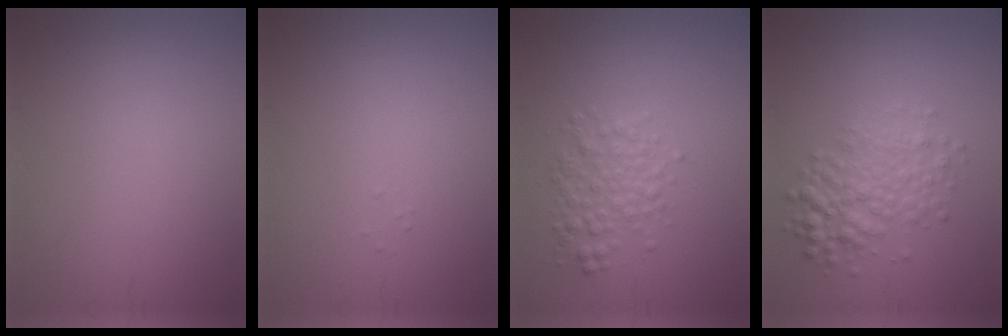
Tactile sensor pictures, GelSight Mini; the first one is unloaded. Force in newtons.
{"total": 0.0}
{"total": 2.9, "press": 2.9, "slide": 0.0}
{"total": 3.9, "press": 3.9, "slide": 0.1}